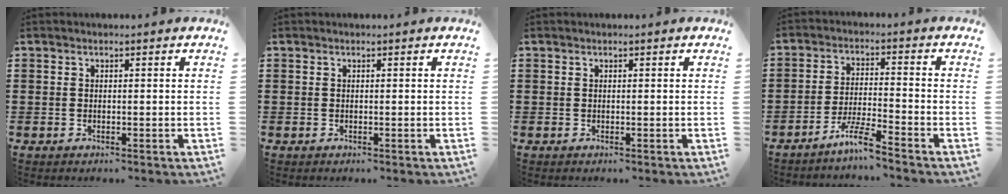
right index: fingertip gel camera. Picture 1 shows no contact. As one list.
[{"total": 0.0}, {"total": 0.0}, {"total": 5.6, "force": [-4.8, -0.4, 2.9], "torque": [-0.070, -0.012, -0.093]}]